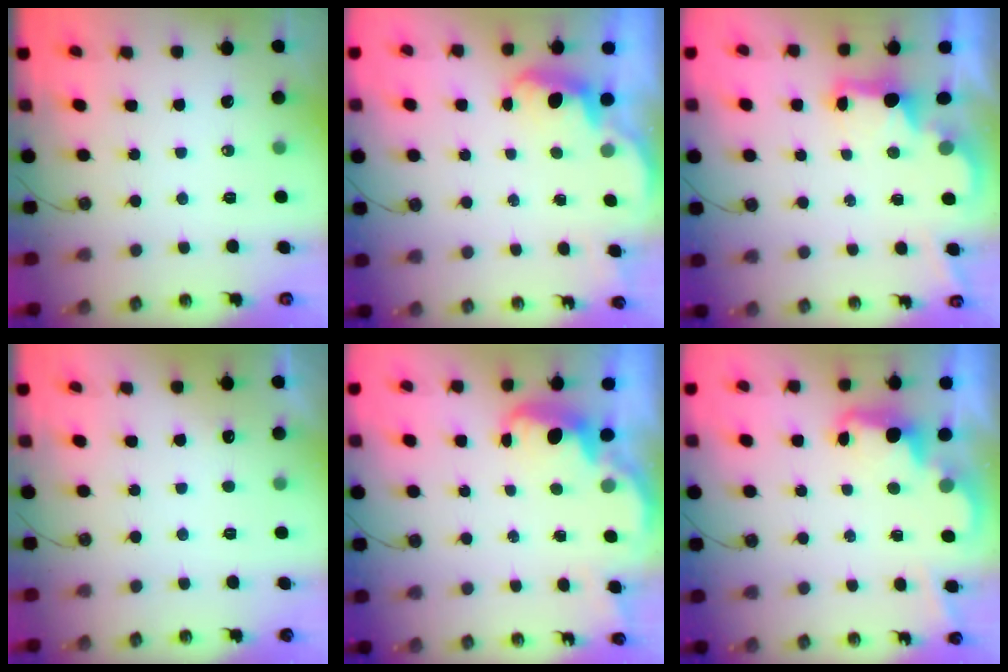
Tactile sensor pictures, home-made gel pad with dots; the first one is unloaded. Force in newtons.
{"total": 2.3, "press": 2.2, "slide": 0.6}
{"total": 2.3, "press": 2.2, "slide": 0.7}
{"total": 3.7, "press": 3.6, "slide": 1.0}
{"total": 2.7, "press": 2.6, "slide": 0.6}
{"total": 2.4, "press": 2.3, "slide": 0.5}